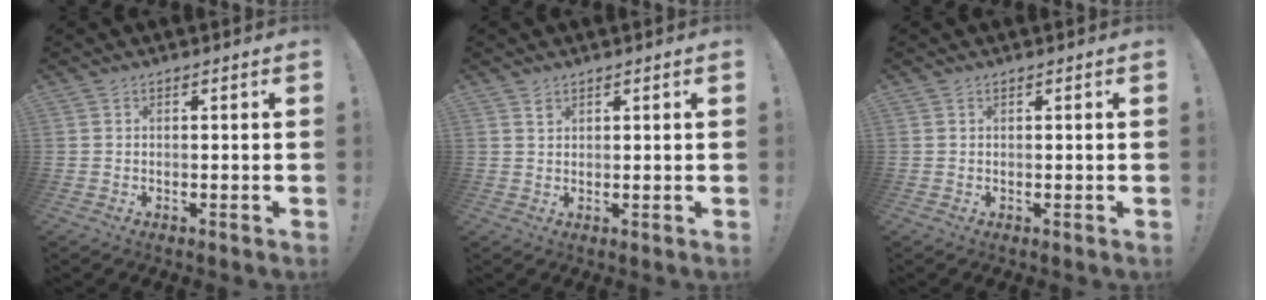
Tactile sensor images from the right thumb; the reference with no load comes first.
{"total": 1.2, "force": [0.8, 0.8, 0.3], "torque": [0.005, -0.005, 0.013]}
{"total": 0.0}